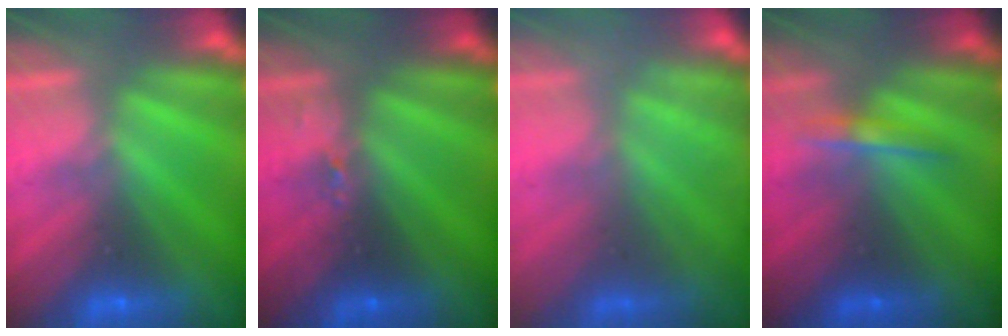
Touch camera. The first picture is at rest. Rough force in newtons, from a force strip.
{"total": 2.4}
{"total": 2.3}
{"total": 1.6}